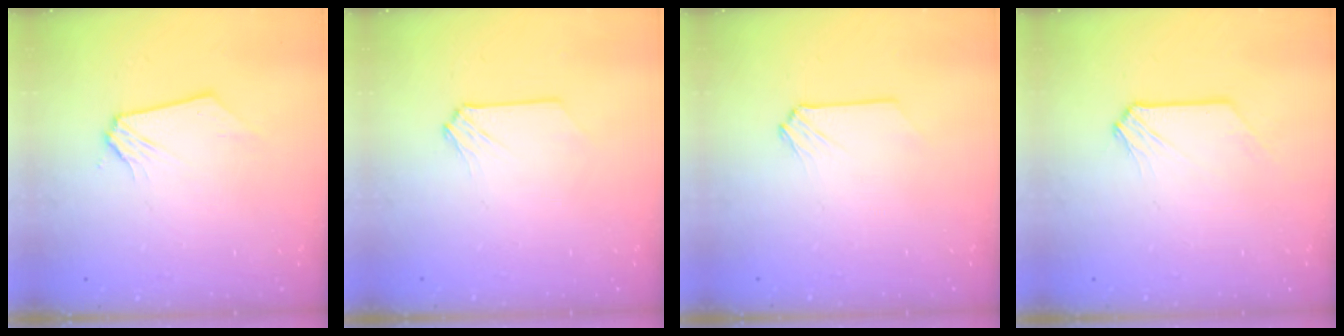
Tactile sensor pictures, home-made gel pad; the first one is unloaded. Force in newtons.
{"total": 0.0}
{"total": 0.0}
{"total": 0.0}